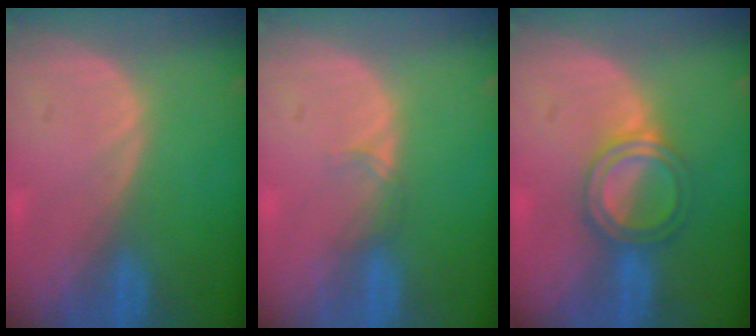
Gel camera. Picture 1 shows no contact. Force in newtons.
{"total": 1.3, "press": 1.2, "slide": 0.2}
{"total": 5.0, "press": 5.0, "slide": 0.7}